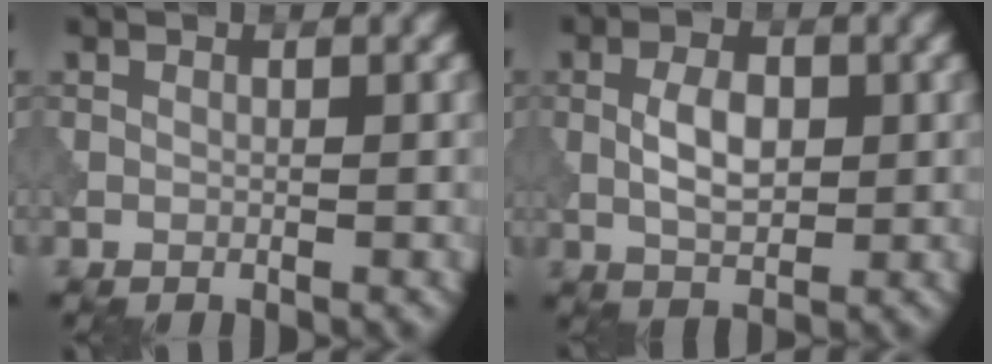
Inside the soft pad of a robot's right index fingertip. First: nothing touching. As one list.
[{"total": 3.8, "force": [0.0, 2.0, 3.2], "torque": [-0.070, 0.002, 0.003]}]